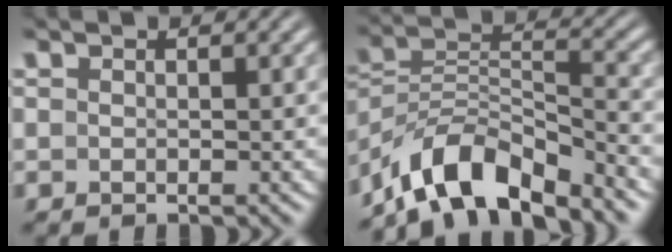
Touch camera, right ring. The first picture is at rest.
{"total": 8.7, "force": [-5.4, 4.7, 4.9], "torque": [-0.098, -0.034, -0.074]}